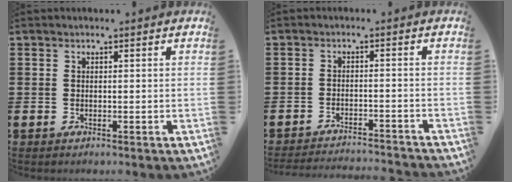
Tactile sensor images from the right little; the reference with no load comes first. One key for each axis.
{"total": 2.5, "fx": -2.5, "fy": -0.2, "fz": 0.0, "tx": -0.001, "ty": 0.003, "tz": -0.053}